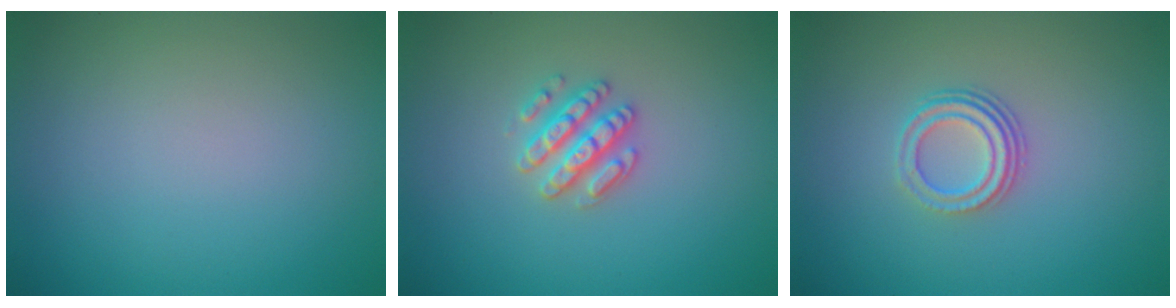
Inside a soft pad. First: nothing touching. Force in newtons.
{"total": 2.8, "press": 2.7, "slide": 0.6}
{"total": 3.1, "press": 2.3, "slide": 2.2}